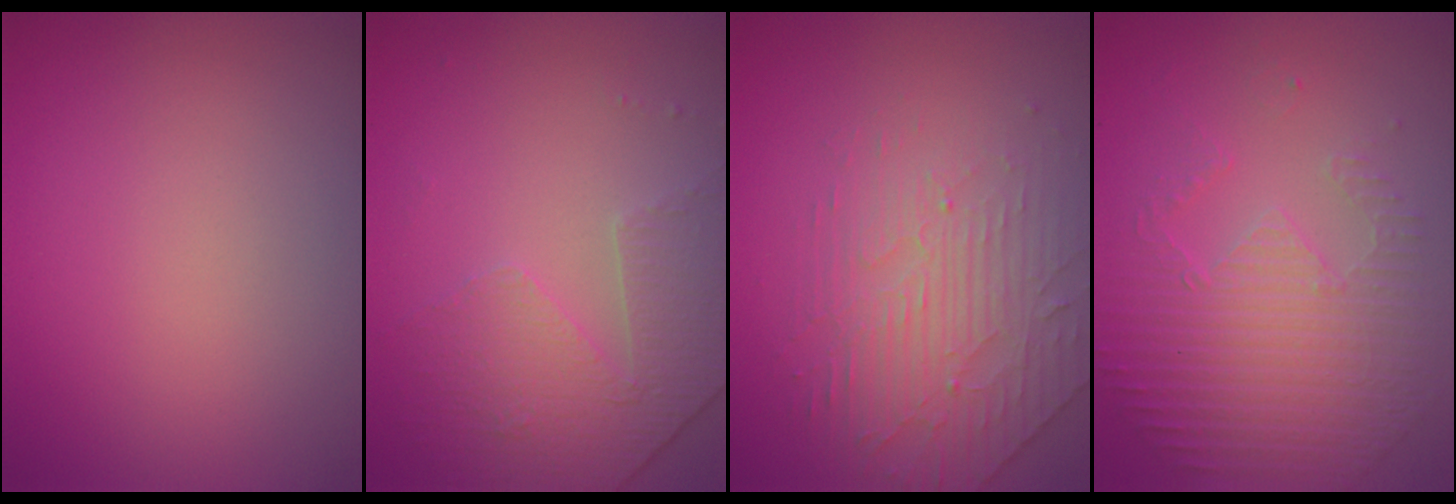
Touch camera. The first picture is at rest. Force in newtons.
{"total": 4.6, "press": 3.0, "slide": 3.5}
{"total": 4.7, "press": 3.3, "slide": 3.3}
{"total": 5.0, "press": 3.5, "slide": 3.5}